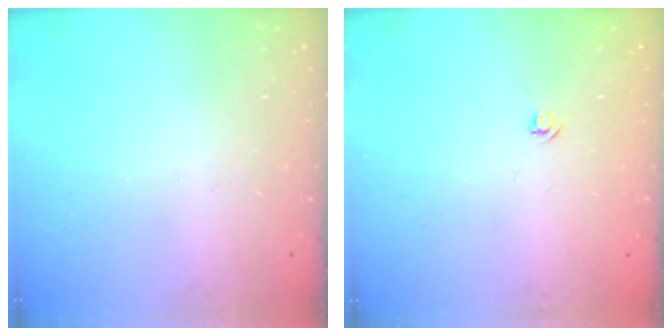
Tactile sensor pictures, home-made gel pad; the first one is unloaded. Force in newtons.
{"total": 3.5, "press": 3.4, "slide": 0.5}